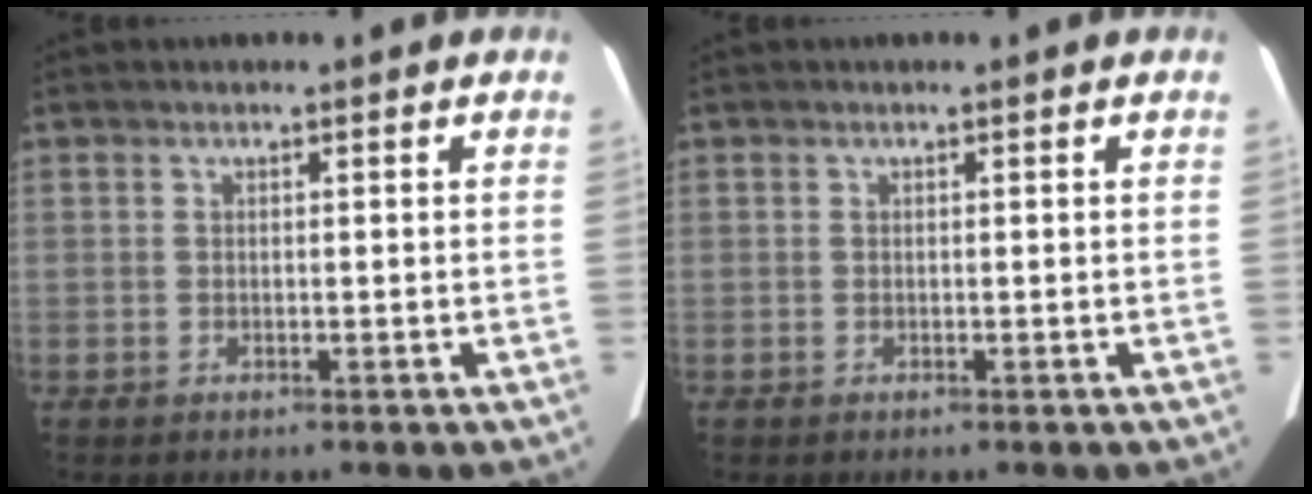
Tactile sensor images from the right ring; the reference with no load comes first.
{"total": 0.0}